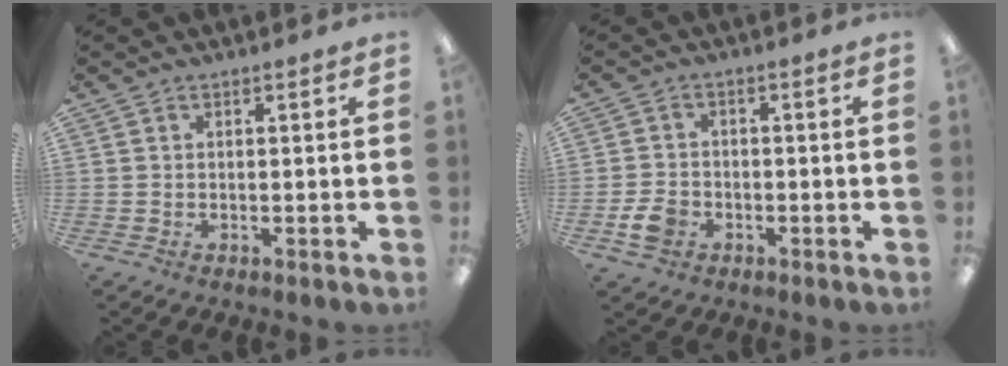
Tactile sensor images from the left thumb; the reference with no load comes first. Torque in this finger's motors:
{"motor_torque": [0.02, 0.60, 0.27, -0.26, 0.00]}